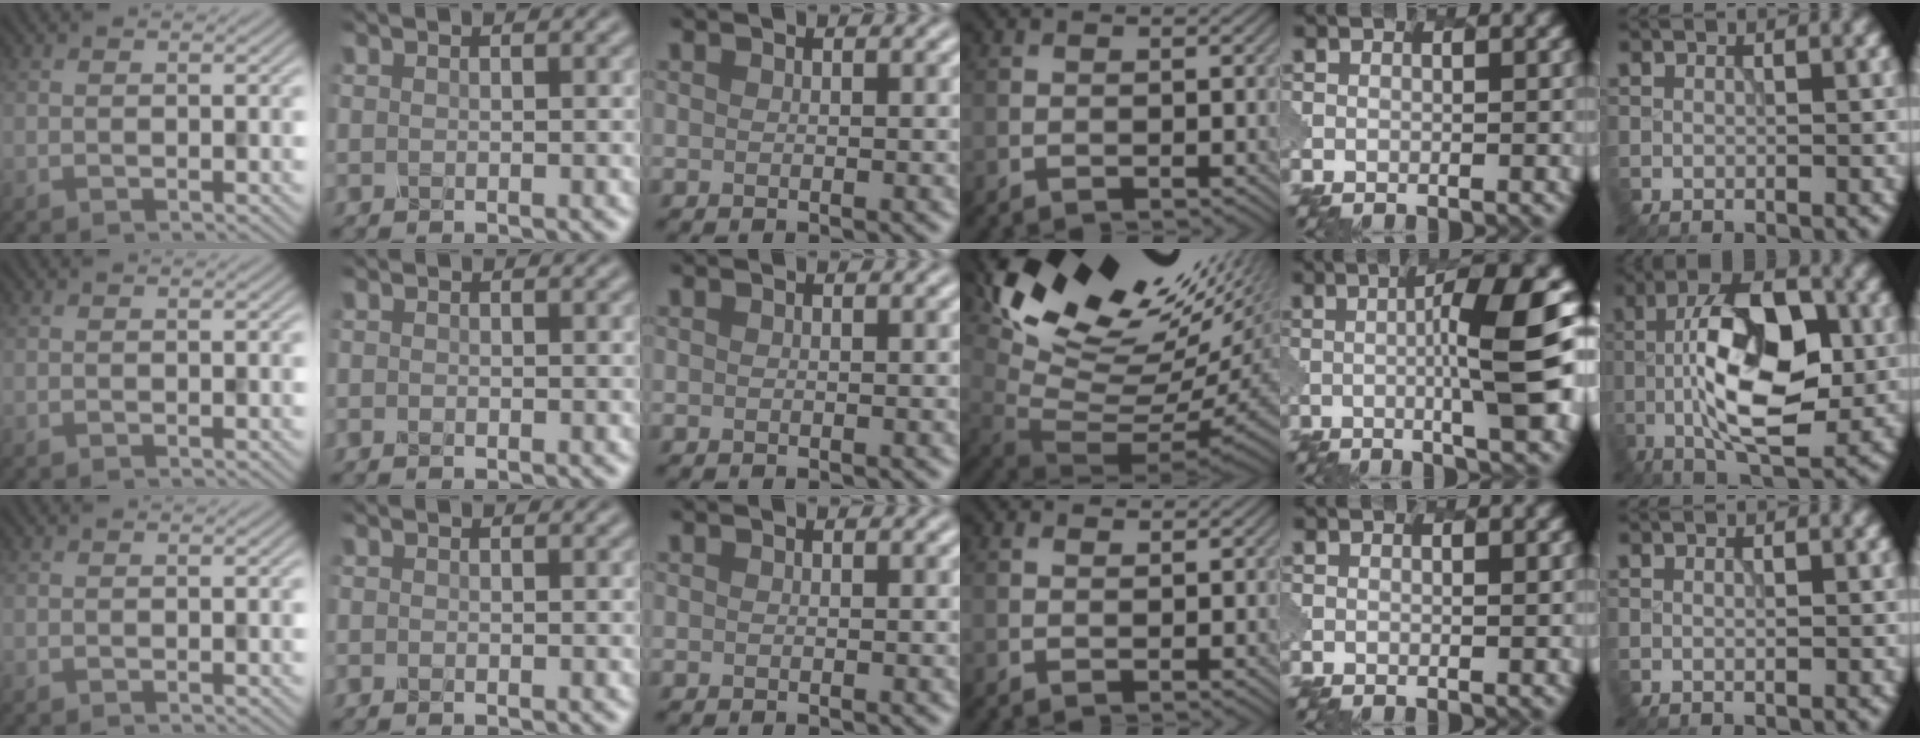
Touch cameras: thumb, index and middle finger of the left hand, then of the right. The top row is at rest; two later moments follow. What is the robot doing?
{"motion": "dispense", "object": "glue stick"}